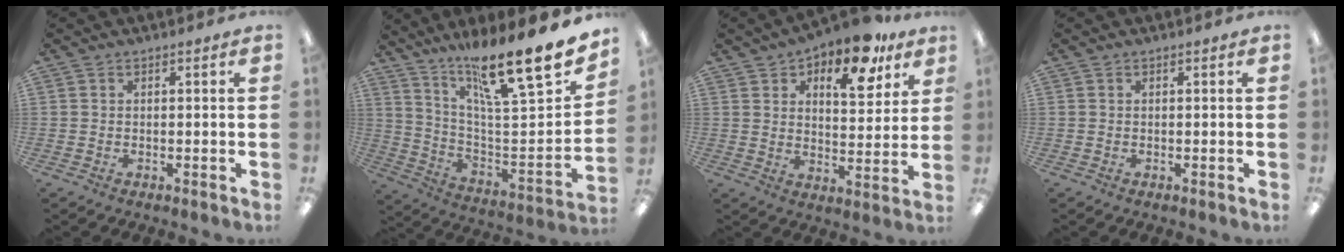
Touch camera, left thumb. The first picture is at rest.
{"total": 22.6, "force": [18.2, 2.8, 13.0], "torque": [-0.189, -0.143, 0.291]}
{"total": 13.8, "force": [9.7, 5.8, 7.9], "torque": [-0.109, -0.055, 0.162]}
{"total": 0.0}